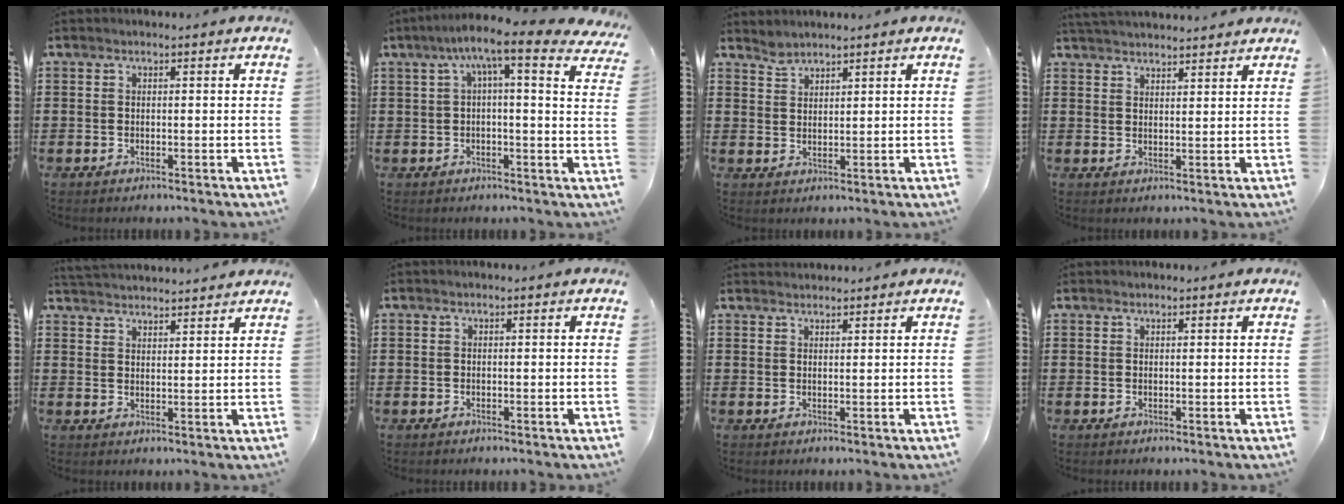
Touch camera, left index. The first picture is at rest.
{"total": 7.5, "force": [4.5, 0.4, 6.0], "torque": [-0.121, -0.016, 0.070]}
{"total": 1.9, "force": [1.8, 0.5, 0.1], "torque": [-0.007, 0.000, 0.036]}
{"total": 2.9, "force": [2.9, 0.0, 0.2], "torque": [-0.013, -0.007, 0.056]}
{"total": 3.0, "force": [3.0, 0.0, -0.1], "torque": [-0.009, -0.012, 0.056]}
{"total": 0.0}
{"total": 1.5, "force": [1.4, 0.2, -0.1], "torque": [-0.002, 0.001, 0.029]}
{"total": 0.6, "force": [0.6, 0.2, 0.1], "torque": [-0.004, 0.000, 0.013]}